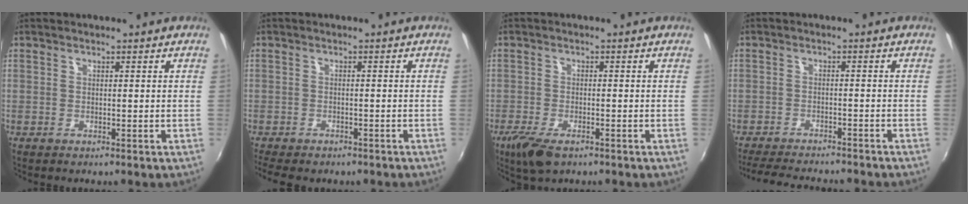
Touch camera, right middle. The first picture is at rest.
{"total": 6.4, "force": [-5.2, 2.4, 2.8], "torque": [-0.072, -0.023, -0.079]}
{"total": 6.4, "force": [-4.2, 2.4, 4.1], "torque": [-0.103, -0.024, -0.077]}
{"total": 11.8, "force": [-10.6, 2.0, 4.9], "torque": [-0.111, -0.018, -0.159]}